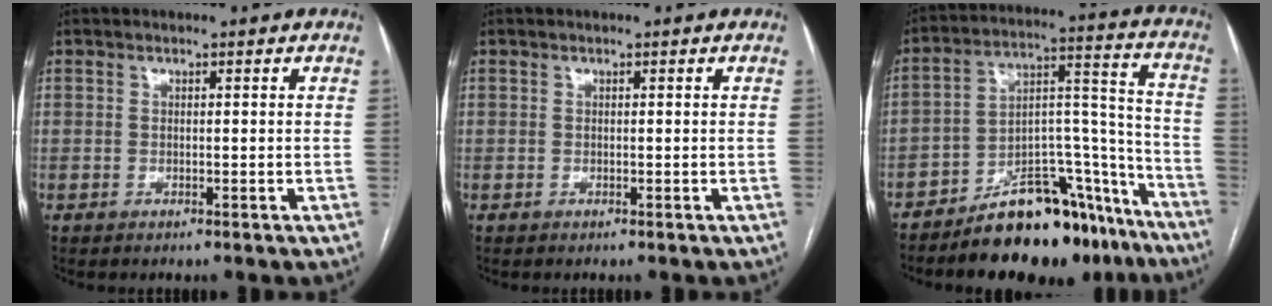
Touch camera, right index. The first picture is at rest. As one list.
[{"total": 0.0}, {"total": 19.2, "force": [-15.4, 6.8, 9.2], "torque": [-0.098, 0.060, -0.234]}]